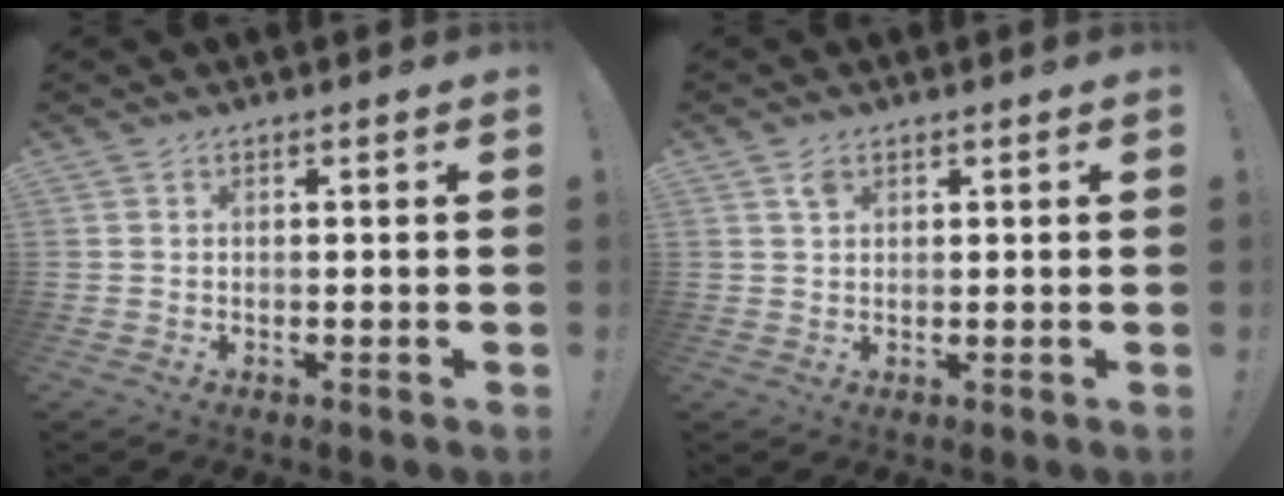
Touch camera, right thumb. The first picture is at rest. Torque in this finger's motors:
{"motor_torque": [-0.29, 0.22, 0.20, 0.15, 0.00]}